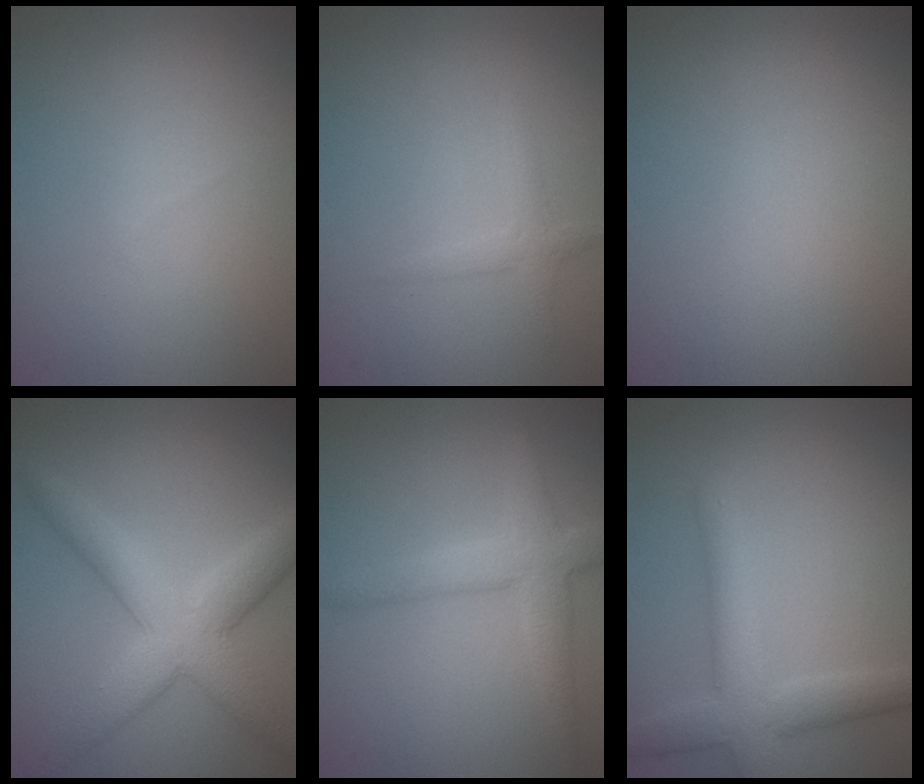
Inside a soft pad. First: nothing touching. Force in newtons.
{"total": 1.5, "press": 1.5, "slide": 0.0}
{"total": 0.0}
{"total": 6.5, "press": 6.5, "slide": 0.3}
{"total": 4.0, "press": 4.0, "slide": 0.3}
{"total": 4.7, "press": 4.7, "slide": 0.3}